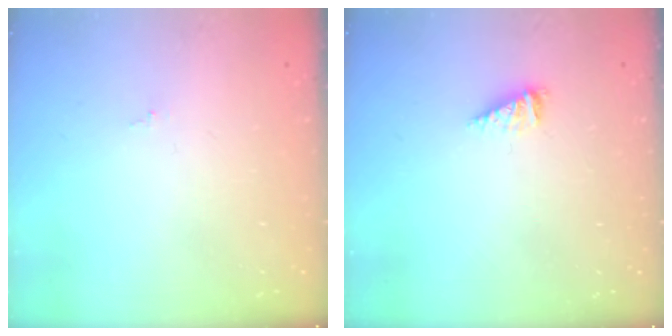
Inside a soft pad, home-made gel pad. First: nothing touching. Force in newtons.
{"total": 3.1, "press": 3.1, "slide": 0.3}